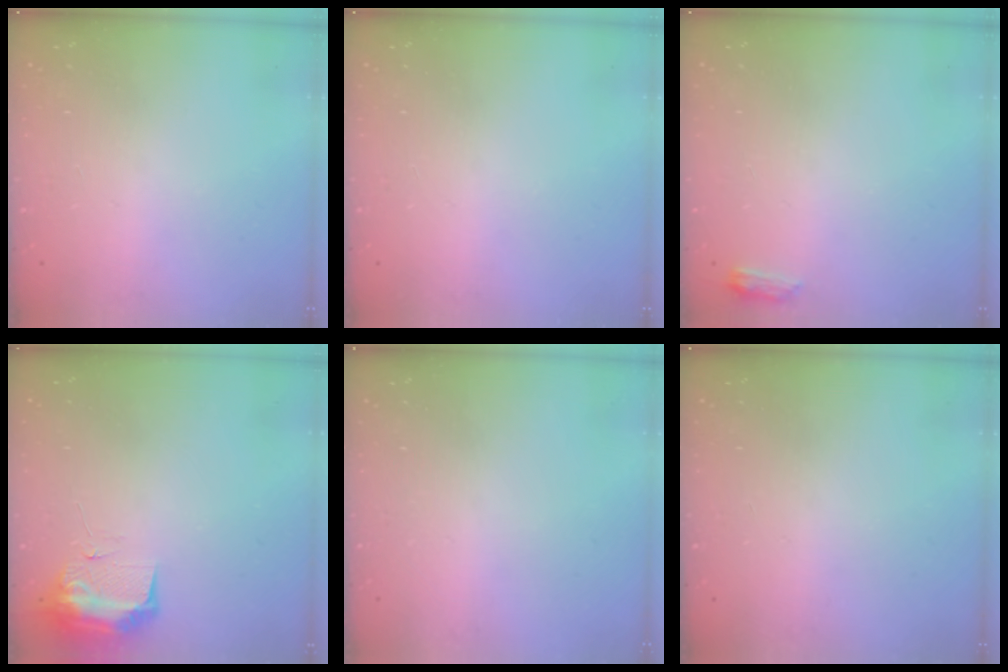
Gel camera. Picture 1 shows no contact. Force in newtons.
{"total": 0.0}
{"total": 3.3, "press": 3.2, "slide": 0.5}
{"total": 9.4, "press": 9.4, "slide": 0.9}
{"total": 0.0}
{"total": 0.0}